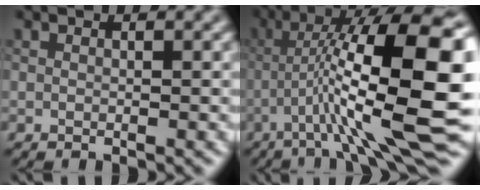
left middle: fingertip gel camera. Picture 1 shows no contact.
{"total": 14.6, "force": [-2.3, 2.3, 14.2], "torque": [-0.235, 0.020, -0.031]}